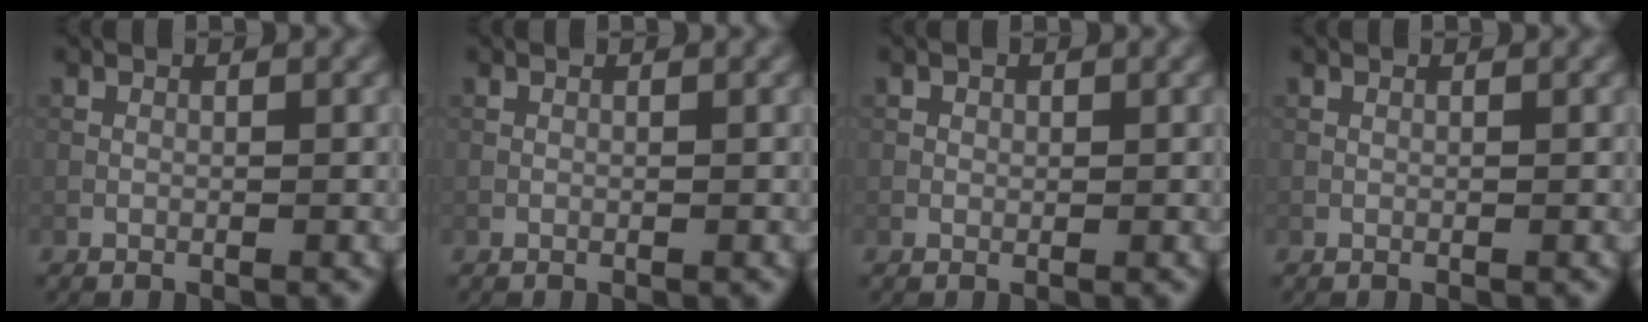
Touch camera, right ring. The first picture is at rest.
{"total": 0.0}
{"total": 0.7, "force": [0.2, 0.6, 0.1], "torque": [-0.001, -0.003, -0.001]}
{"total": 0.0}